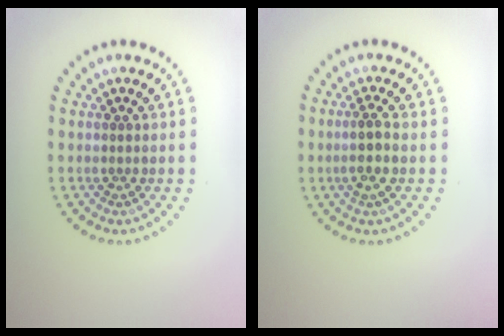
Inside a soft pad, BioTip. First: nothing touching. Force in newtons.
{"total": 2.2, "press": 2.0, "slide": 0.9}